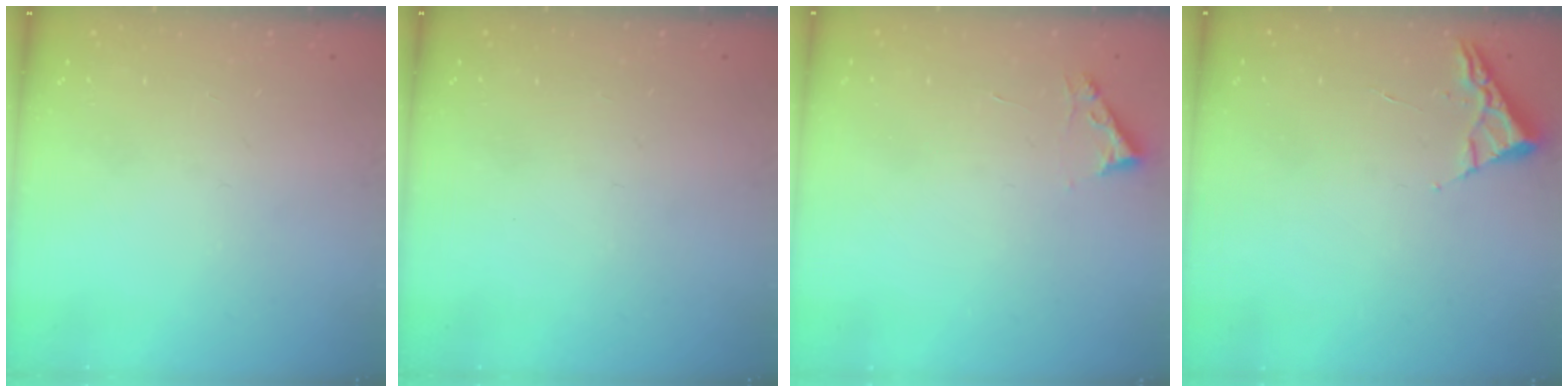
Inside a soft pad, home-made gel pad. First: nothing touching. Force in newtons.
{"total": 0.0}
{"total": 2.7, "press": 2.7, "slide": 0.3}
{"total": 3.1, "press": 3.0, "slide": 0.4}